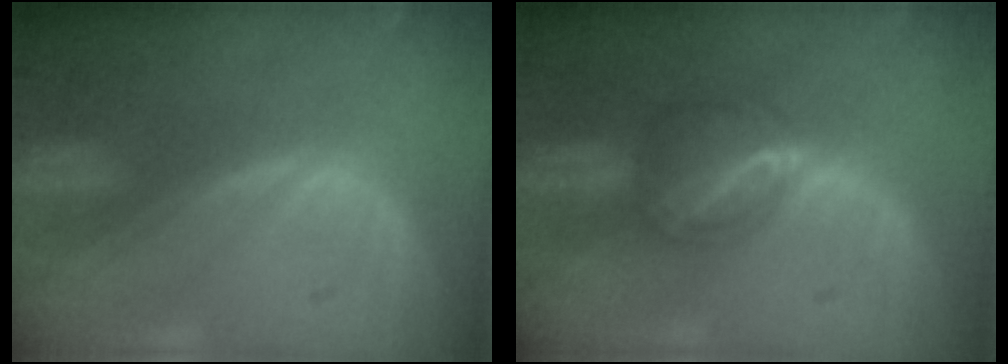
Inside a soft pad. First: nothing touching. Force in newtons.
{"total": 6.4, "press": 5.6, "slide": 3.1}